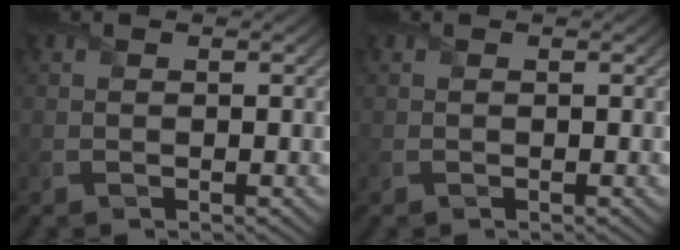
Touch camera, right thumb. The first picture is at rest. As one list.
[{"total": 0.0}]